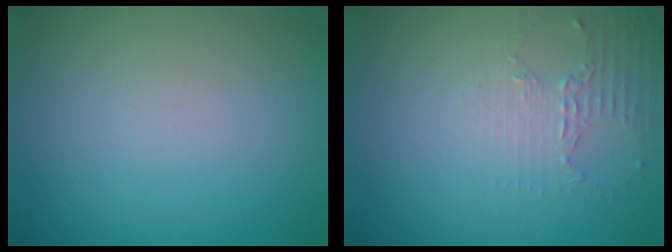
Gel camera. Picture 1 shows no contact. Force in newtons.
{"total": 2.2, "press": 1.6, "slide": 1.5}